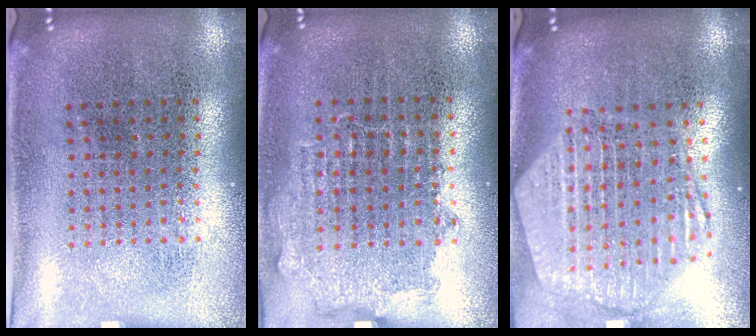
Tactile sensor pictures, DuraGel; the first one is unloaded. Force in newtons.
{"total": 0.9, "press": 0.8, "slide": 0.4}
{"total": 2.7, "press": 2.2, "slide": 1.5}